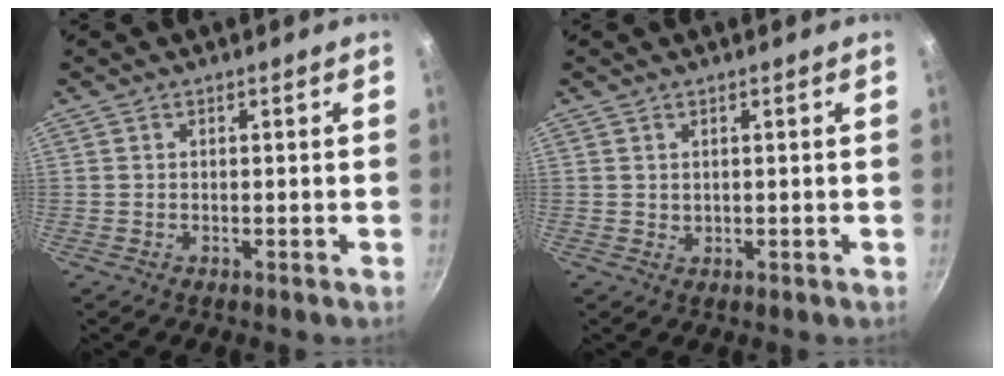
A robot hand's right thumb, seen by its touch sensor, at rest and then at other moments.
{"total": 0.7, "force": [0.6, 0.3, 0.2], "torque": [-0.001, -0.008, 0.009]}